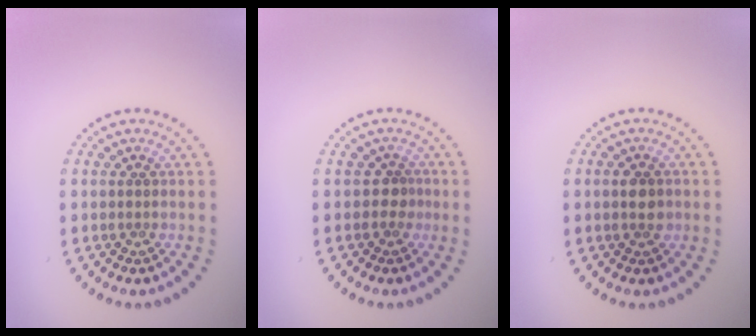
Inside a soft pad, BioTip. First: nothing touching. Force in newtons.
{"total": 1.4, "press": 1.0, "slide": 0.9}
{"total": 2.4, "press": 2.4, "slide": 0.1}